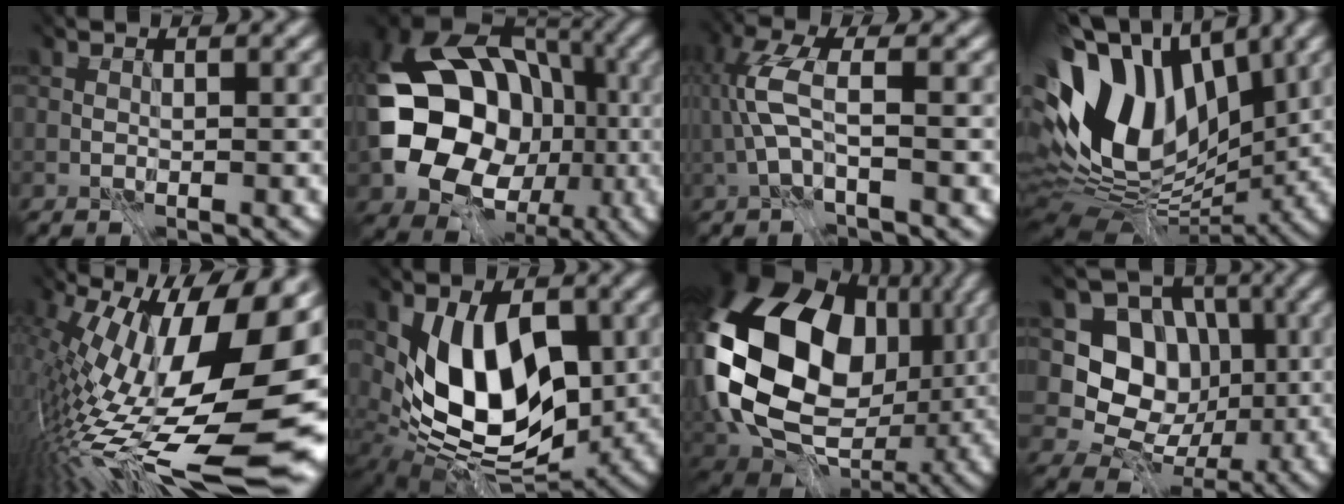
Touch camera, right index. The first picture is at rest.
{"total": 15.6, "force": [-3.2, 11.9, 9.6], "torque": [-0.156, -0.016, -0.031]}
{"total": 3.9, "force": [-2.2, 0.1, 3.2], "torque": [-0.103, -0.006, -0.023]}
{"total": 13.3, "force": [-0.2, 8.9, 9.8], "torque": [-0.216, -0.007, 0.019]}
{"total": 17.6, "force": [-3.1, 6.3, 16.2], "torque": [-0.268, -0.048, -0.027]}
{"total": 7.3, "force": [-1.8, 4.0, 5.8], "torque": [-0.116, -0.029, -0.005]}
{"total": 16.4, "force": [-0.6, 12.4, 10.7], "torque": [-0.242, -0.026, 0.026]}
{"total": 5.4, "force": [-1.3, 4.8, 1.9], "torque": [-0.018, -0.027, -0.017]}